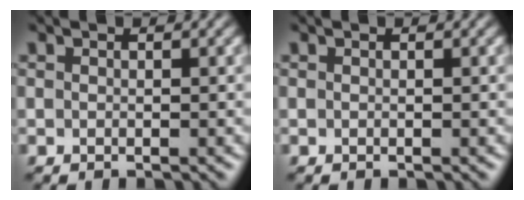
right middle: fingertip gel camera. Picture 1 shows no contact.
{"total": 0.0}